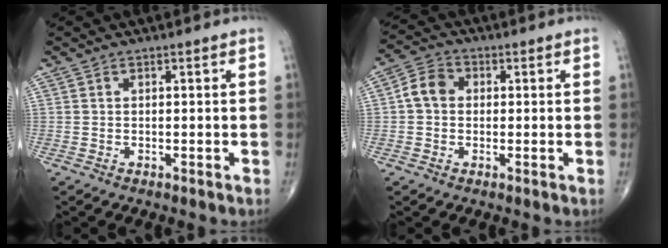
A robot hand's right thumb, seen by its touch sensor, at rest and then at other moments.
{"total": 5.1, "force": [0.2, 4.2, 3.0], "torque": [-0.047, 0.015, -0.007]}